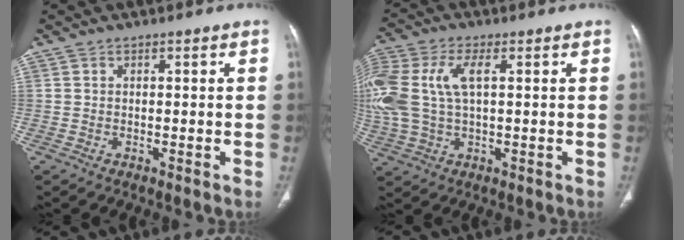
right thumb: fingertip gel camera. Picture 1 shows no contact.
{"total": 15.8, "force": [2.6, 8.4, 13.1], "torque": [-0.330, 0.018, 0.049]}